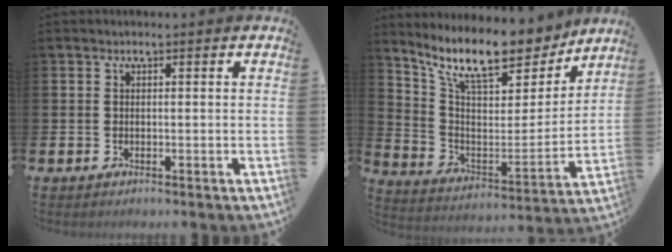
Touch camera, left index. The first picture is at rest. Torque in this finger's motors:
{"motor_torque": [0.59, -0.53, 0.97, 0.21]}